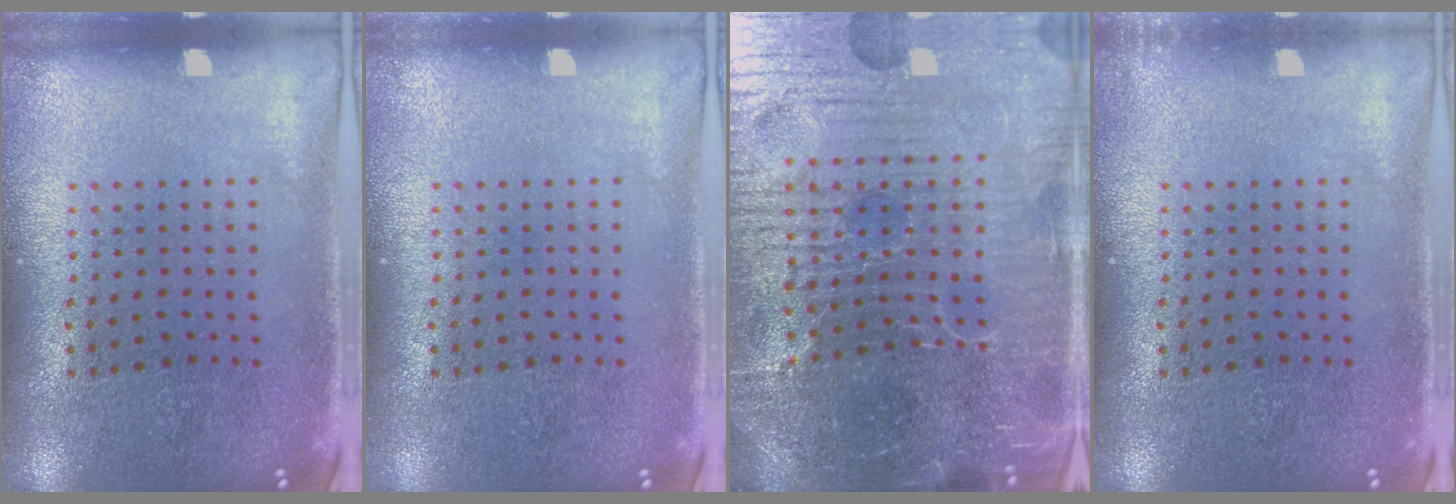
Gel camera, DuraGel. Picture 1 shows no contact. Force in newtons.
{"total": 0.0}
{"total": 6.6, "press": 6.0, "slide": 2.8}
{"total": 0.7, "press": 0.7, "slide": 0.1}